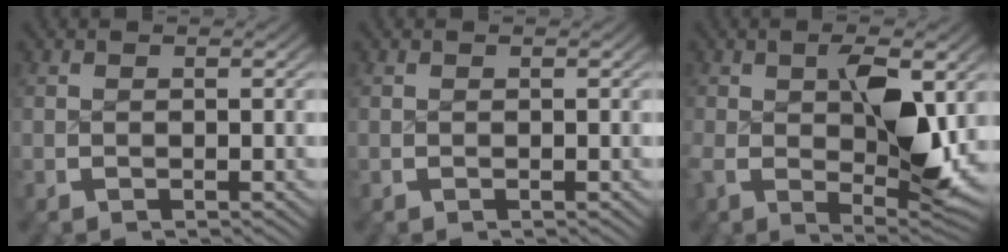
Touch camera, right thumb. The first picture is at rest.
{"total": 0.0}
{"total": 8.2, "force": [-0.1, 3.7, 7.3], "torque": [-0.123, -0.025, 0.012]}